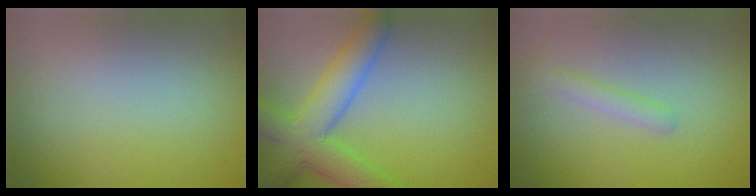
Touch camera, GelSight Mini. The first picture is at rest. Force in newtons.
{"total": 6.8, "press": 6.8, "slide": 0.3}
{"total": 1.6, "press": 1.6, "slide": 0.0}